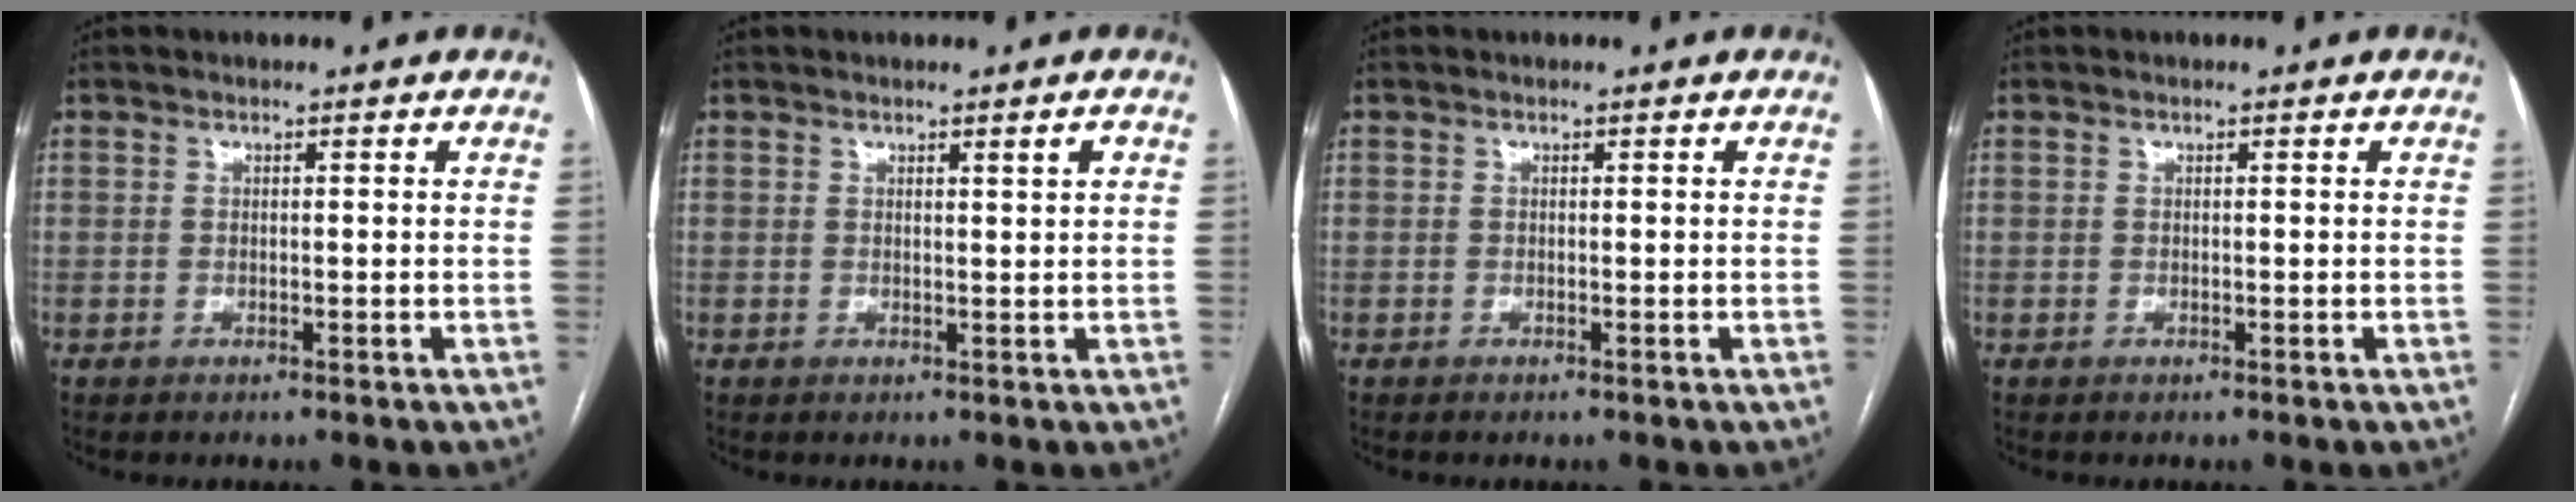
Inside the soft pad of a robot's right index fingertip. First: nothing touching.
{"total": 1.3, "force": [0.7, -0.2, 1.1], "torque": [-0.015, -0.003, 0.009]}
{"total": 0.0}
{"total": 0.0}